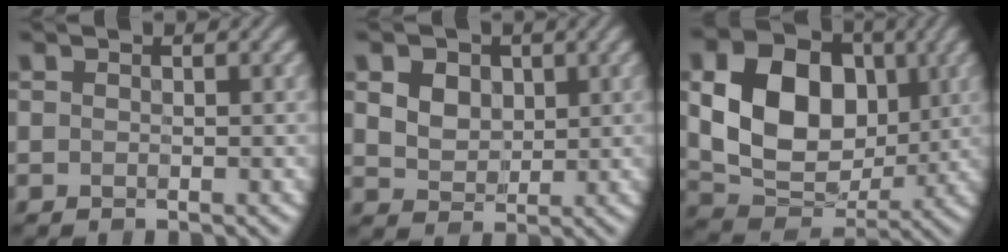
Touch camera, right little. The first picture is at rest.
{"total": 5.2, "force": [1.9, 4.1, 2.7], "torque": [-0.072, 0.013, 0.030]}
{"total": 11.2, "force": [1.0, 8.1, 7.6], "torque": [-0.143, -0.002, 0.014]}